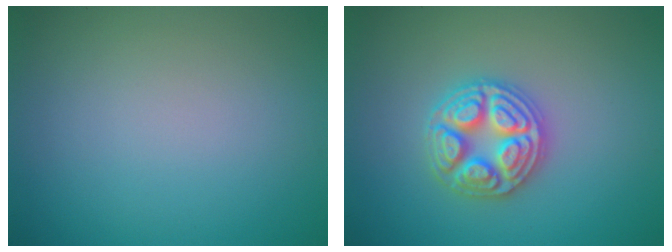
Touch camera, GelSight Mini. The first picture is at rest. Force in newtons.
{"total": 4.9, "press": 4.9, "slide": 0.5}